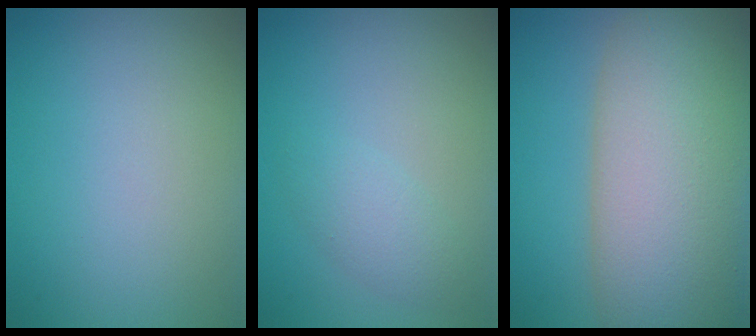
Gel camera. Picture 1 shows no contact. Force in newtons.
{"total": 2.0, "press": 2.0, "slide": 0.1}
{"total": 14.6, "press": 14.6, "slide": 0.8}